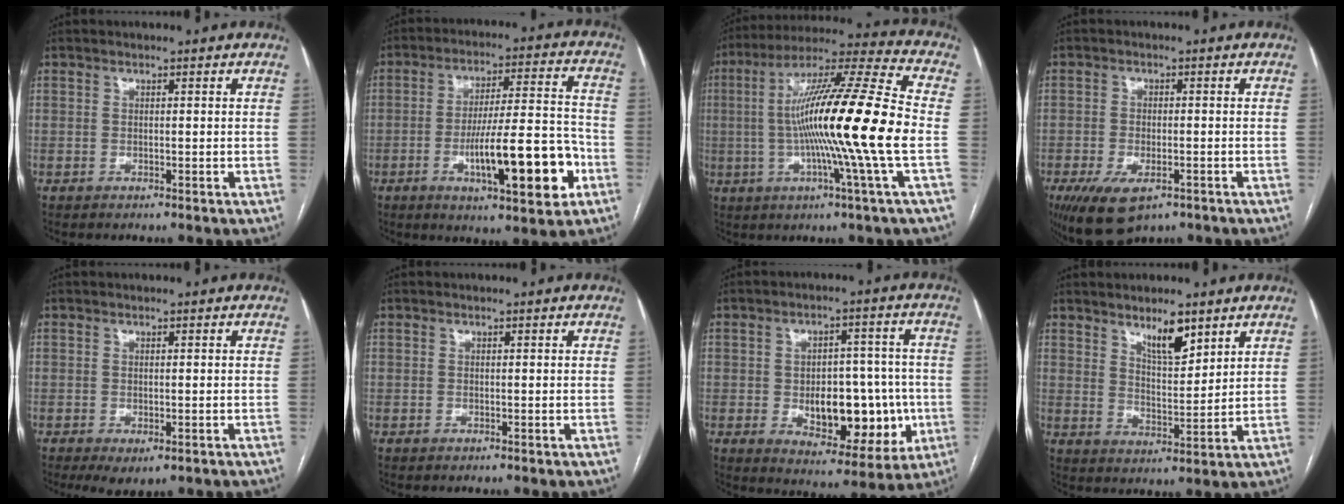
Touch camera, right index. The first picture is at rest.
{"total": 16.1, "force": [-5.6, 2.6, 14.8], "torque": [-0.235, 0.005, -0.080]}
{"total": 20.6, "force": [-1.8, -1.7, 20.5], "torque": [-0.348, -0.003, -0.052]}
{"total": 8.1, "force": [-4.7, 3.7, 5.5], "torque": [-0.094, -0.013, -0.071]}
{"total": 4.1, "force": [-2.2, 1.6, 3.0], "torque": [-0.047, -0.010, -0.026]}
{"total": 0.0}
{"total": 13.9, "force": [-2.3, 7.6, 11.4], "torque": [-0.150, 0.016, -0.013]}
{"total": 6.4, "force": [4.5, 1.7, 4.2], "torque": [-0.075, -0.006, 0.079]}